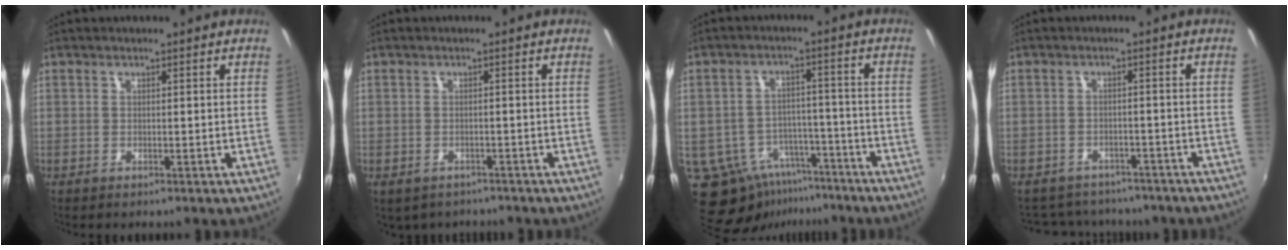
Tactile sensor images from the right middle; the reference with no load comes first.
{"total": 4.4, "force": [-3.3, 2.5, 1.5], "torque": [-0.039, -0.021, -0.040]}
{"total": 12.4, "force": [-8.3, 7.6, 5.1], "torque": [-0.111, -0.001, -0.112]}
{"total": 14.9, "force": [-12.3, 6.3, 5.3], "torque": [-0.115, 0.003, -0.156]}